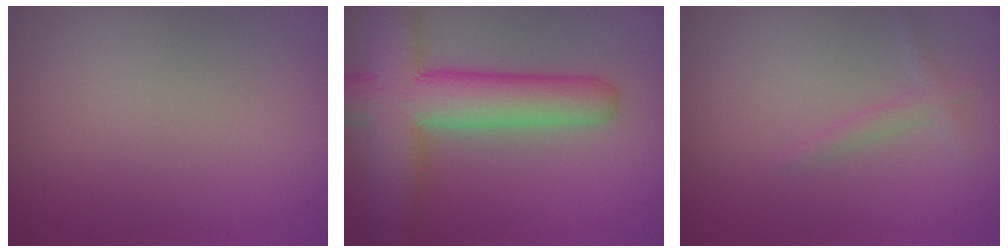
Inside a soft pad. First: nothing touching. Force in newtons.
{"total": 9.5, "press": 9.5, "slide": 0.8}
{"total": 1.1, "press": 1.1, "slide": 0.1}